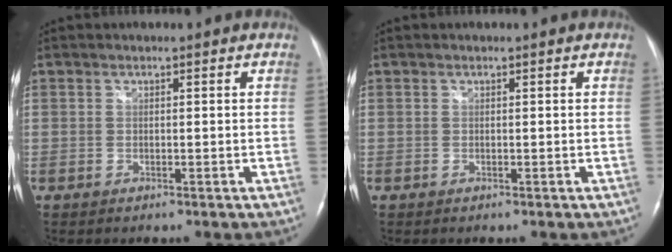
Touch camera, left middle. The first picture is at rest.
{"total": 0.0}